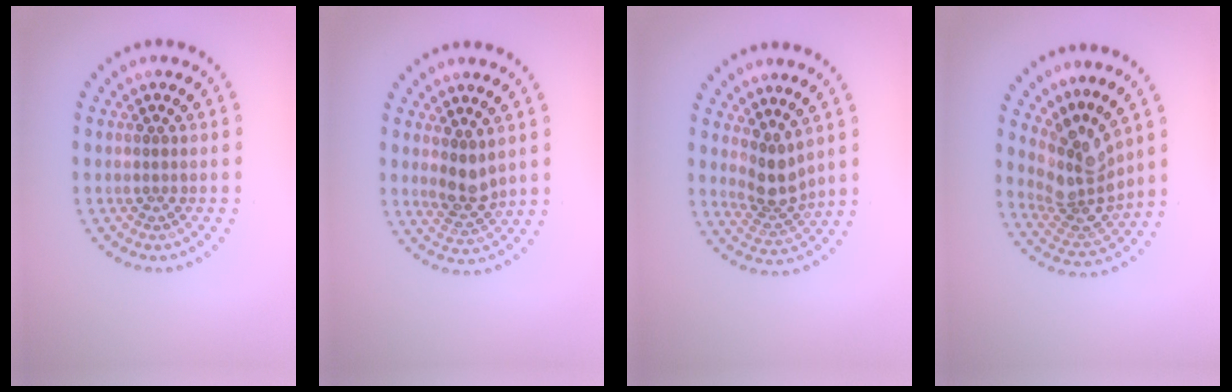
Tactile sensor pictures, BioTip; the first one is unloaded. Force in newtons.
{"total": 2.7, "press": 2.4, "slide": 1.1}
{"total": 2.9, "press": 2.2, "slide": 1.8}
{"total": 4.0, "press": 3.1, "slide": 2.6}